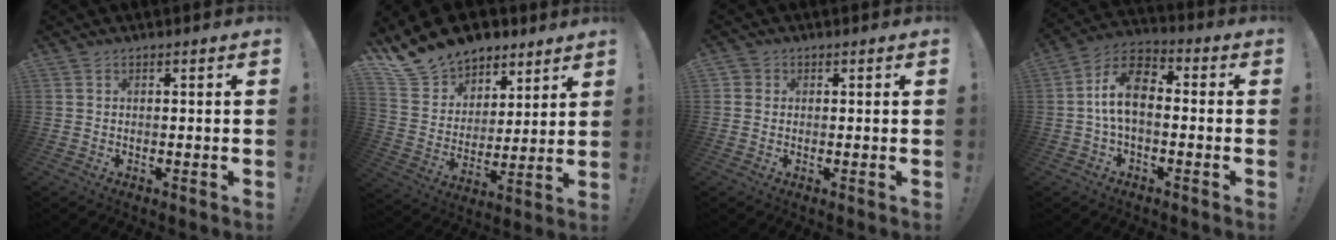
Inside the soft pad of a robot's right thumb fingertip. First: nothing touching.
{"total": 15.7, "force": [12.6, 8.7, 3.3], "torque": [-0.076, -0.091, 0.244]}
{"total": 1.3, "force": [0.2, 1.3, 0.2], "torque": [0.001, 0.000, 0.002]}
{"total": 11.1, "force": [-0.3, 6.5, 9.0], "torque": [-0.174, 0.012, -0.004]}